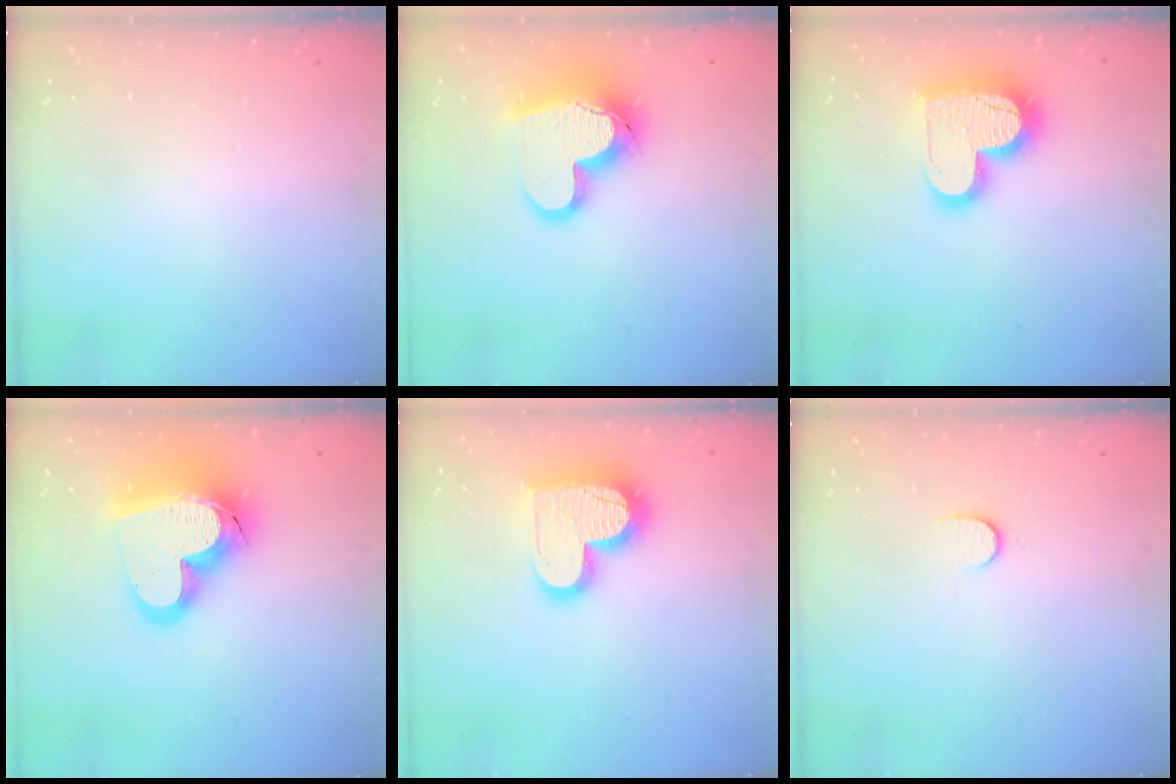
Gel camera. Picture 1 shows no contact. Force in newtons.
{"total": 15.9, "press": 15.7, "slide": 2.2}
{"total": 17.0, "press": 16.9, "slide": 1.3}
{"total": 23.0, "press": 22.9, "slide": 2.3}
{"total": 17.0, "press": 16.9, "slide": 1.3}
{"total": 6.3, "press": 6.3, "slide": 0.5}